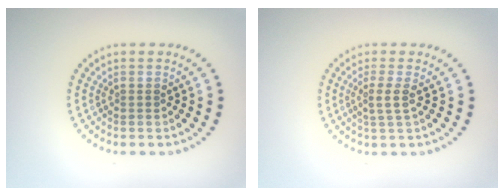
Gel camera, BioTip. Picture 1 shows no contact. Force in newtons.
{"total": 1.6, "press": 1.3, "slide": 1.0}